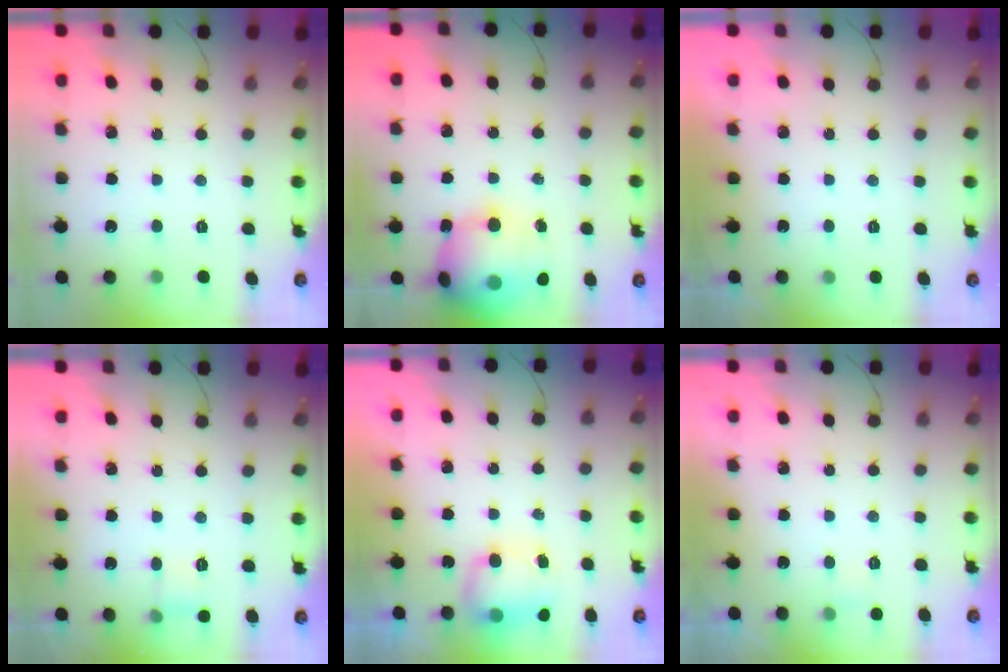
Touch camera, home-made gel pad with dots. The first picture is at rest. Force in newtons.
{"total": 18.9, "press": 18.7, "slide": 3.1}
{"total": 0.0}
{"total": 5.0, "press": 4.8, "slide": 1.3}
{"total": 7.8, "press": 7.7, "slide": 0.9}
{"total": 2.1, "press": 2.0, "slide": 0.7}